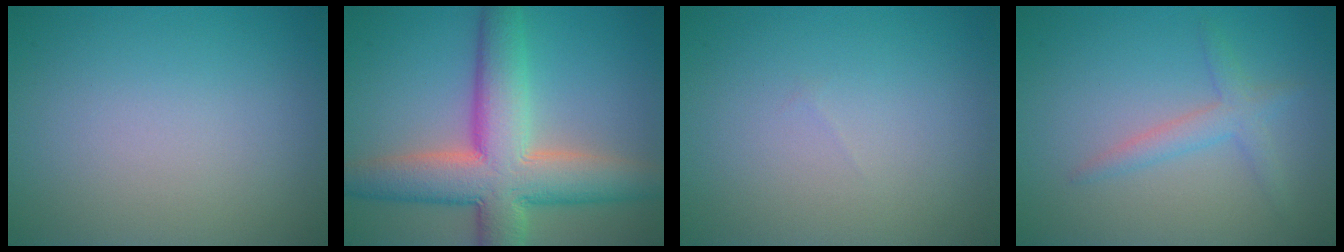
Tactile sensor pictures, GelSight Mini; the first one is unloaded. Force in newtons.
{"total": 10.1, "press": 10.1, "slide": 0.7}
{"total": 0.0}
{"total": 2.1, "press": 2.1, "slide": 0.1}